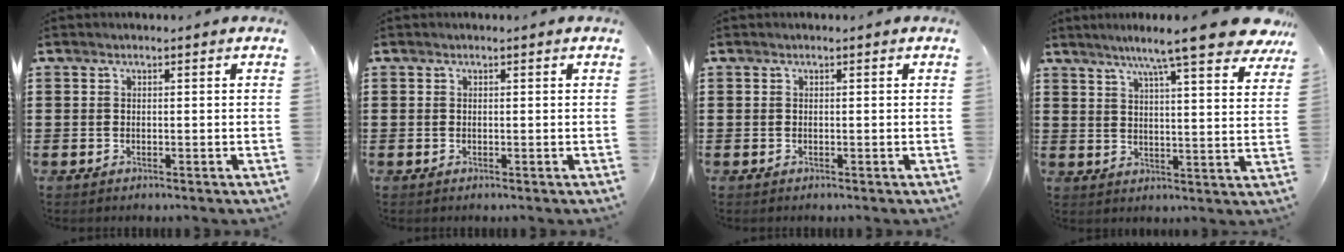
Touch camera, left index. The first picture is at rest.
{"total": 0.0}
{"total": 0.0}
{"total": 10.2, "force": [8.2, 0.0, 6.1], "torque": [-0.118, -0.033, 0.136]}